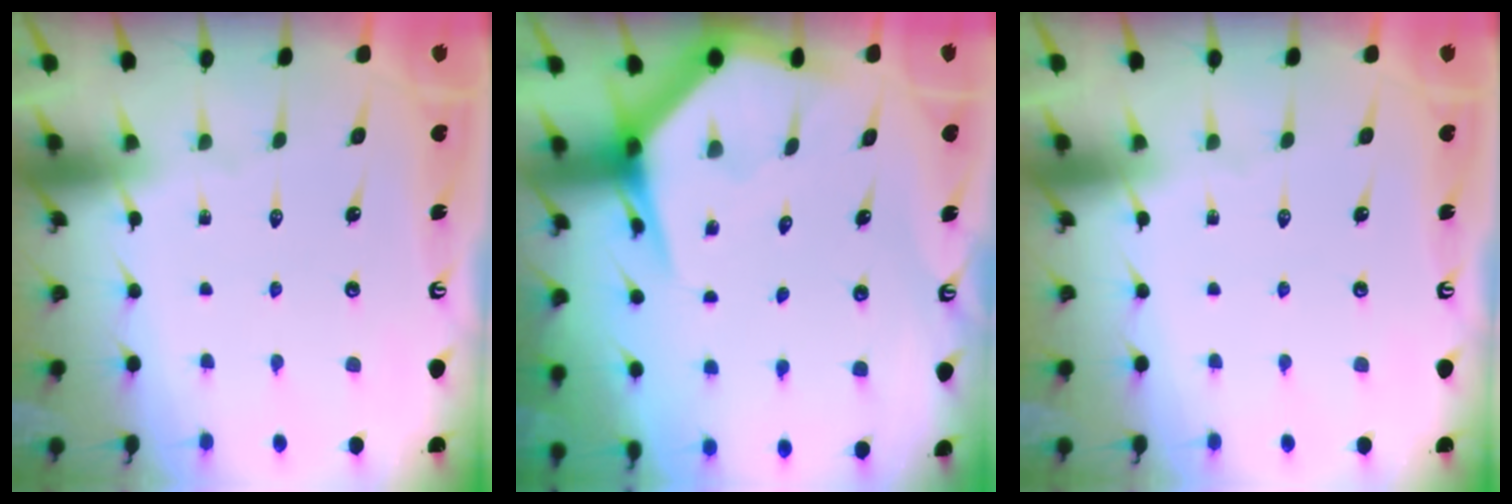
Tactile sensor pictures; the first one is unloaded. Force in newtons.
{"total": 5.2, "press": 5.1, "slide": 0.7}
{"total": 0.0}